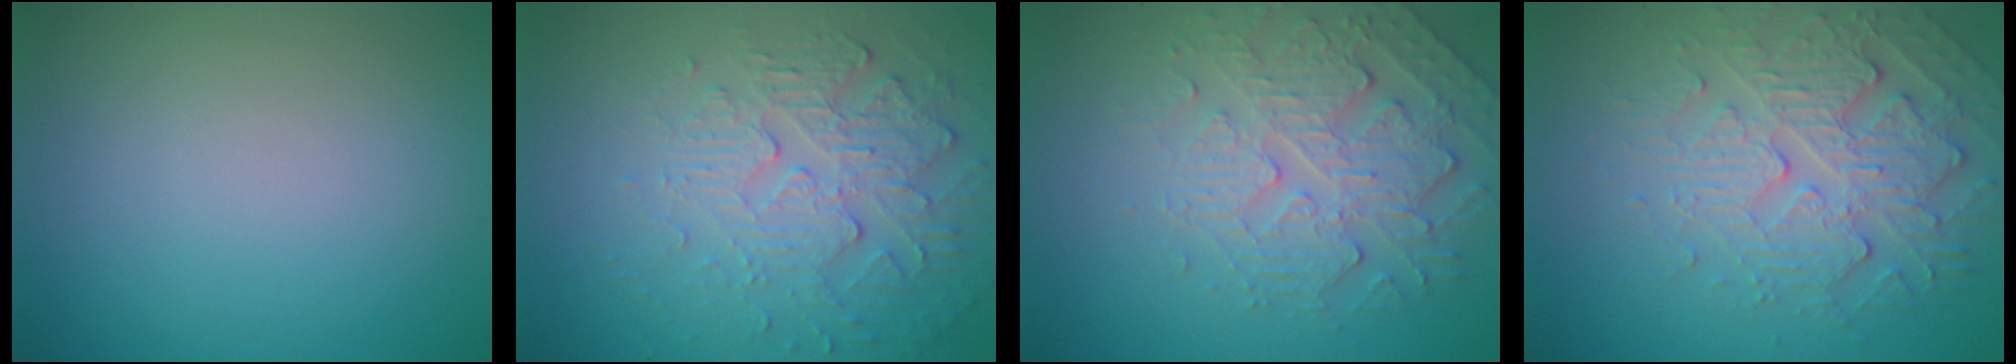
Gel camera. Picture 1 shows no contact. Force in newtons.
{"total": 5.5, "press": 3.4, "slide": 4.3}
{"total": 4.9, "press": 3.7, "slide": 3.1}
{"total": 4.7, "press": 4.1, "slide": 2.3}